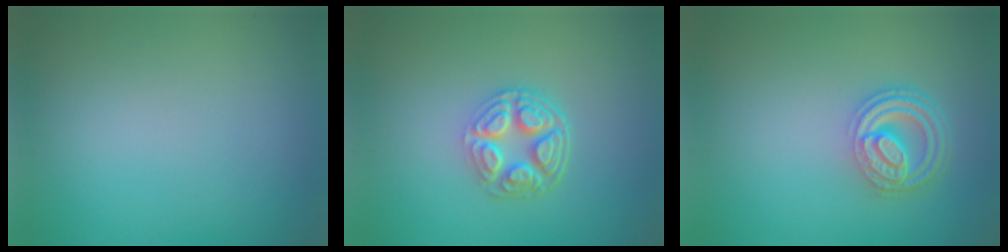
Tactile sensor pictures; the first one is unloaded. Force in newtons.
{"total": 4.9, "press": 3.6, "slide": 3.4}
{"total": 4.6, "press": 3.5, "slide": 3.0}